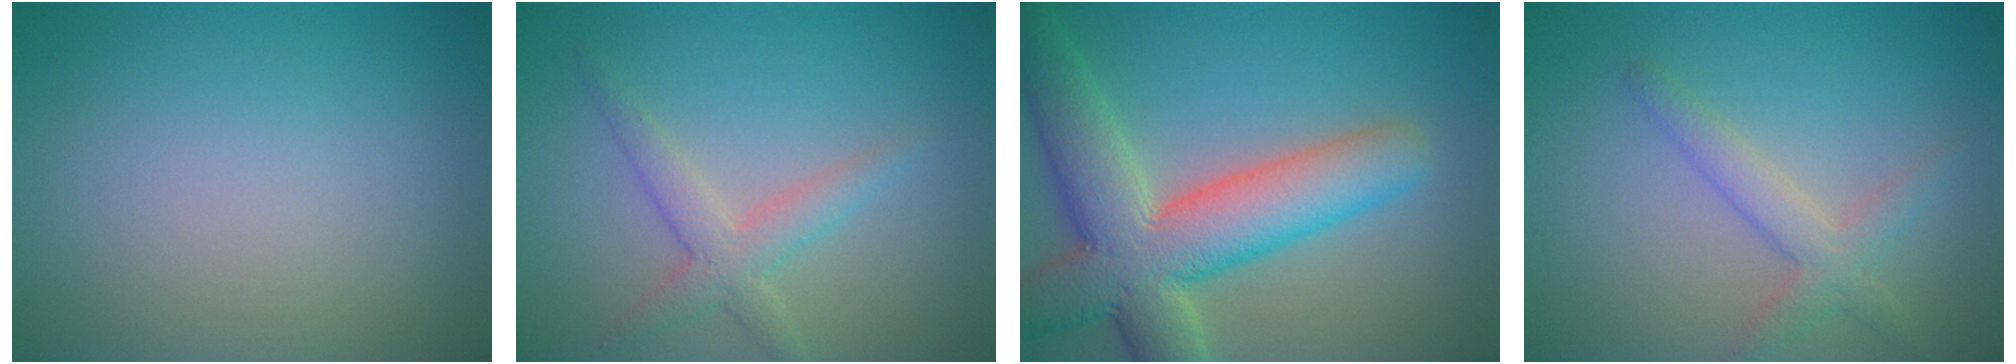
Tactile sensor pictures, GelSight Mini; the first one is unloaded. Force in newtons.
{"total": 2.7, "press": 2.7, "slide": 0.1}
{"total": 10.1, "press": 10.1, "slide": 0.7}
{"total": 2.7, "press": 2.7, "slide": 0.1}